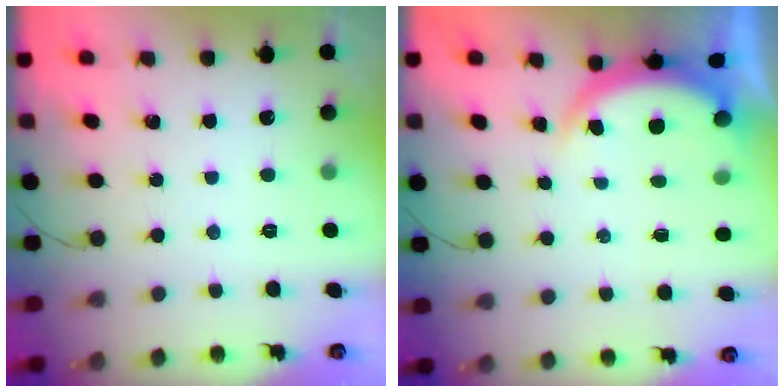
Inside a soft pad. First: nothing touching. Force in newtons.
{"total": 5.1, "press": 5.0, "slide": 0.9}